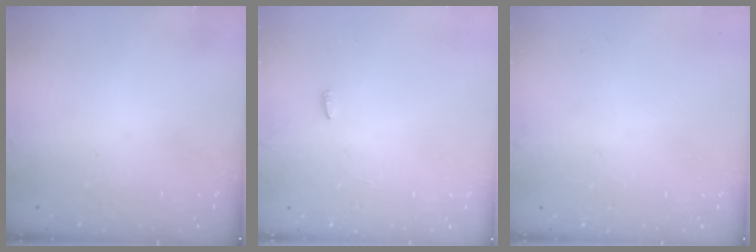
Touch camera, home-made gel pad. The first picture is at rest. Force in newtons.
{"total": 1.8, "press": 1.7, "slide": 0.6}
{"total": 1.1, "press": 0.8, "slide": 0.7}